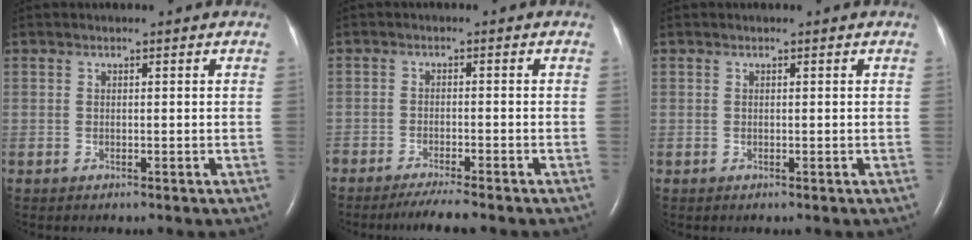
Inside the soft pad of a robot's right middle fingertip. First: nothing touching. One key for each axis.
{"total": 4.5, "fx": -3.9, "fy": -0.1, "fz": 2.3, "tx": -0.040, "ty": -0.012, "tz": -0.066}
{"total": 0.0}